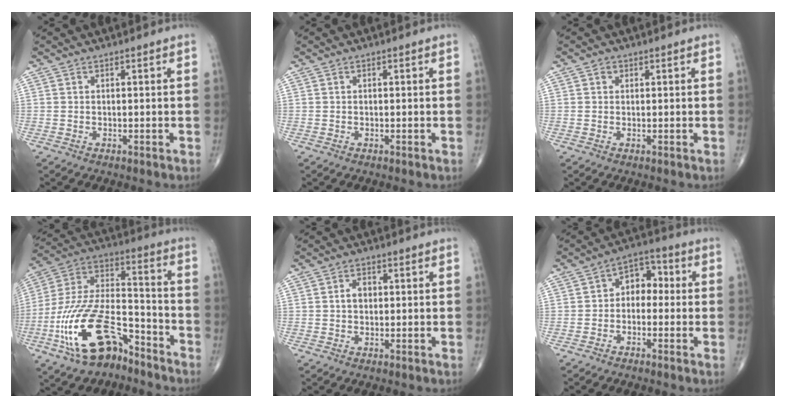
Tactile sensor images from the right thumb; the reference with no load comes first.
{"total": 0.0}
{"total": 1.0, "force": [0.4, 0.9, 0.3], "torque": [0.001, 0.001, 0.004]}
{"total": 20.4, "force": [-11.0, 9.9, 14.1], "torque": [-0.261, 0.080, -0.202]}
{"total": 2.9, "force": [0.3, 2.1, 1.9], "torque": [-0.026, 0.009, 0.002]}
{"total": 6.5, "force": [-0.3, 4.7, 4.5], "torque": [-0.035, 0.031, -0.023]}